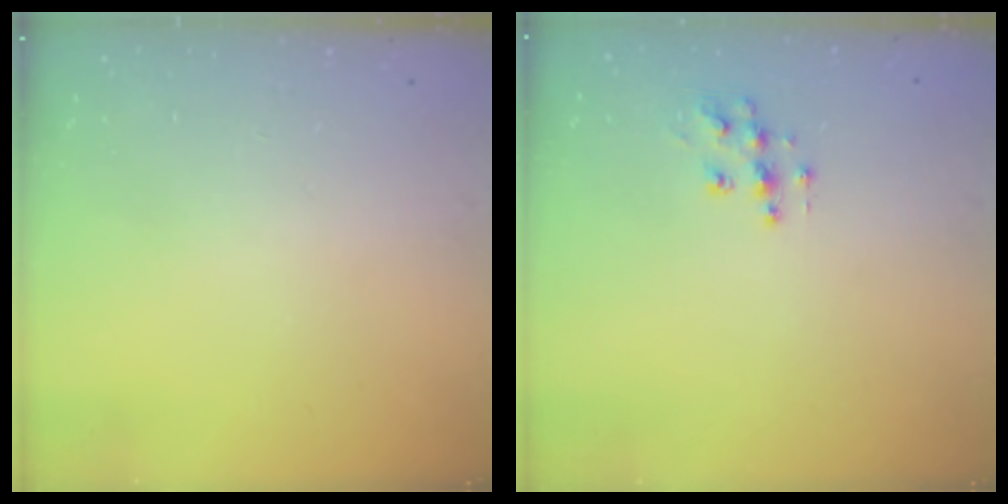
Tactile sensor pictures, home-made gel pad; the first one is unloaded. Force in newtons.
{"total": 8.6, "press": 8.6, "slide": 0.3}